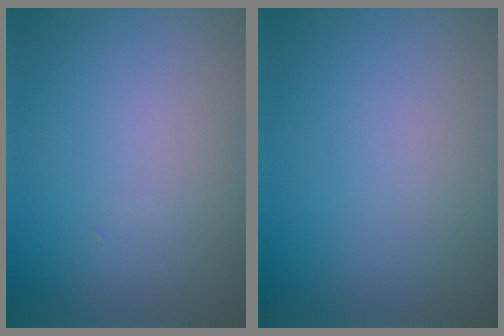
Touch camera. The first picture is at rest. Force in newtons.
{"total": 0.0}